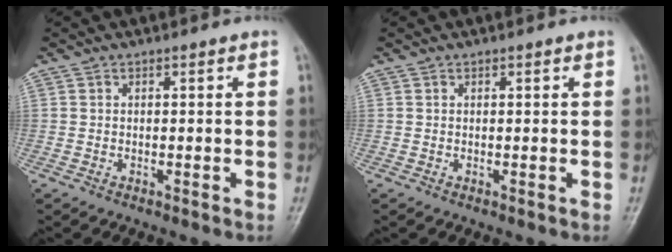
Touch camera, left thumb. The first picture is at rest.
{"total": 0.0}